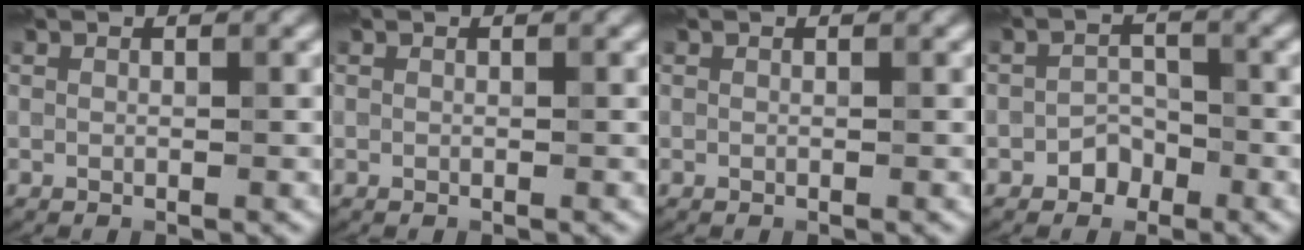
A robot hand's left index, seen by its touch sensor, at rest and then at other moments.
{"total": 0.0}
{"total": 0.0}
{"total": 3.2, "force": [-2.9, 0.2, -1.1], "torque": [-0.003, -0.013, -0.023]}